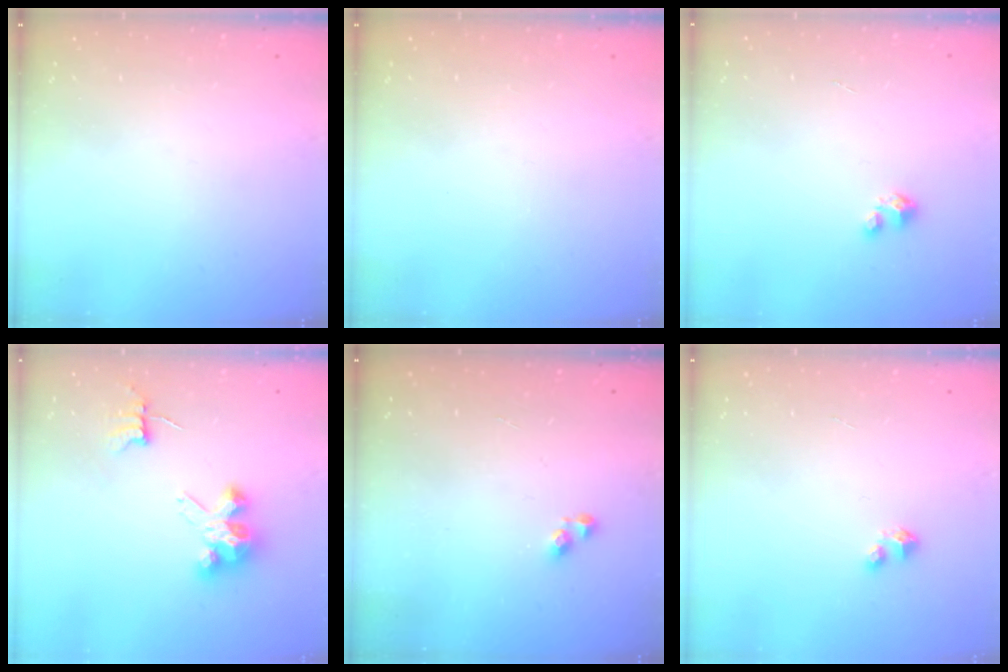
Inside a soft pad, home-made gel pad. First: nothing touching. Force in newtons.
{"total": 0.0}
{"total": 1.8, "press": 1.8, "slide": 0.1}
{"total": 6.8, "press": 6.8, "slide": 0.5}
{"total": 3.9, "press": 3.9, "slide": 0.7}
{"total": 2.8, "press": 2.8, "slide": 0.1}